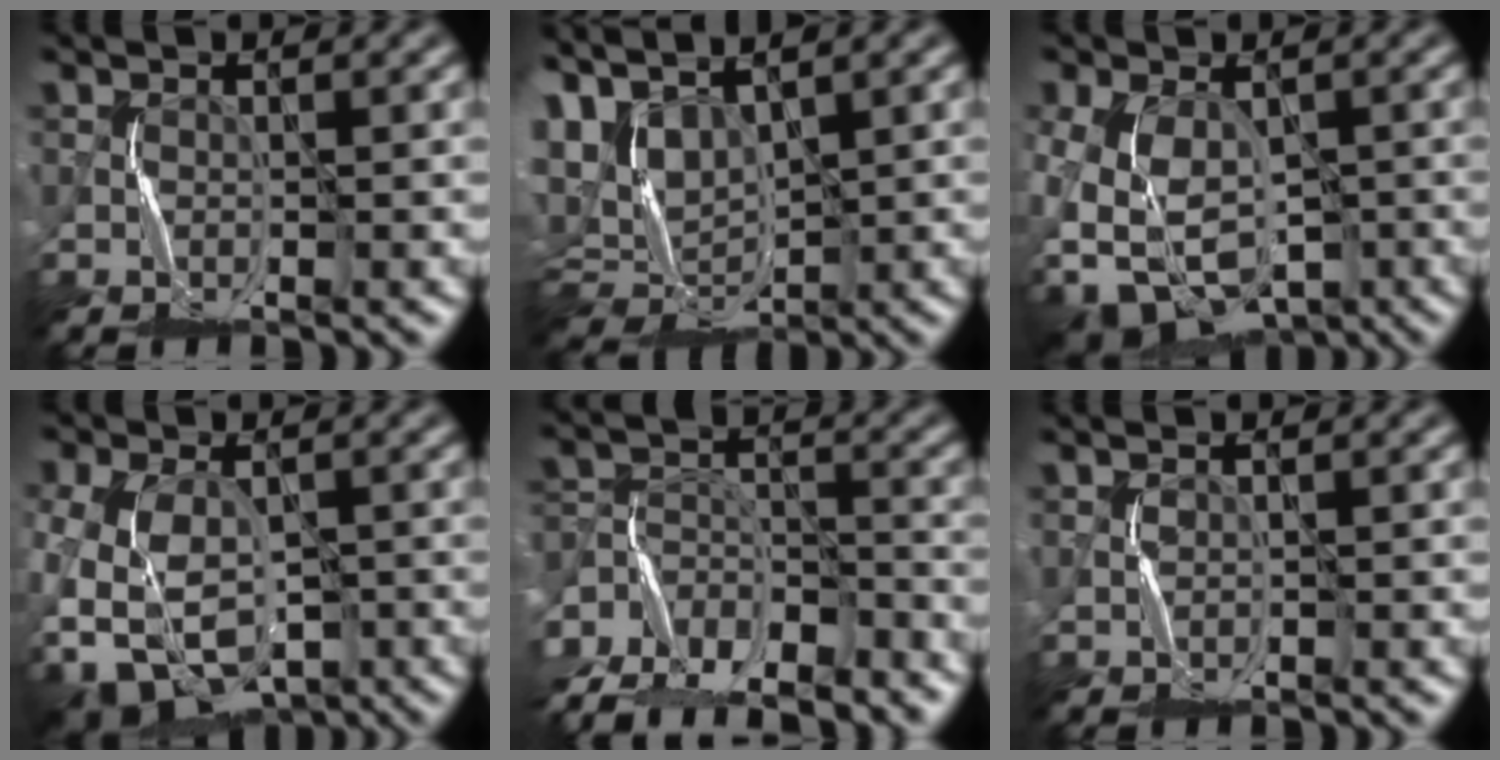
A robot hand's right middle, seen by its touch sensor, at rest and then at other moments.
{"total": 5.5, "force": [2.5, 3.4, 3.6], "torque": [-0.085, 0.002, 0.048]}
{"total": 10.7, "force": [-4.4, 7.7, 5.9], "torque": [-0.123, -0.057, -0.035]}
{"total": 11.0, "force": [-5.8, 7.2, 5.9], "torque": [-0.122, -0.054, -0.065]}
{"total": 13.4, "force": [-12.2, 4.6, 3.1], "torque": [-0.052, -0.001, -0.192]}
{"total": 0.9, "force": [-0.1, -0.1, -0.9], "torque": [0.015, 0.002, 0.003]}